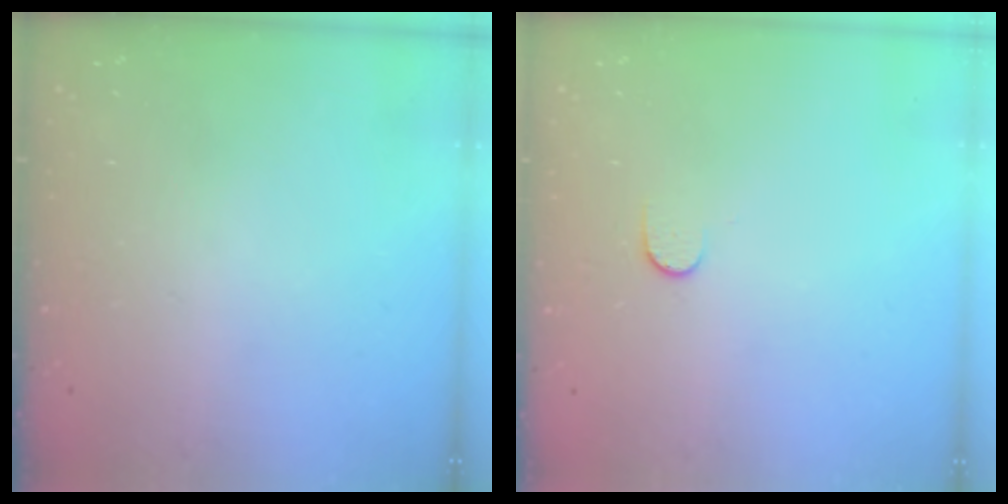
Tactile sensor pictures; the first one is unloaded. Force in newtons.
{"total": 5.7, "press": 5.6, "slide": 0.6}